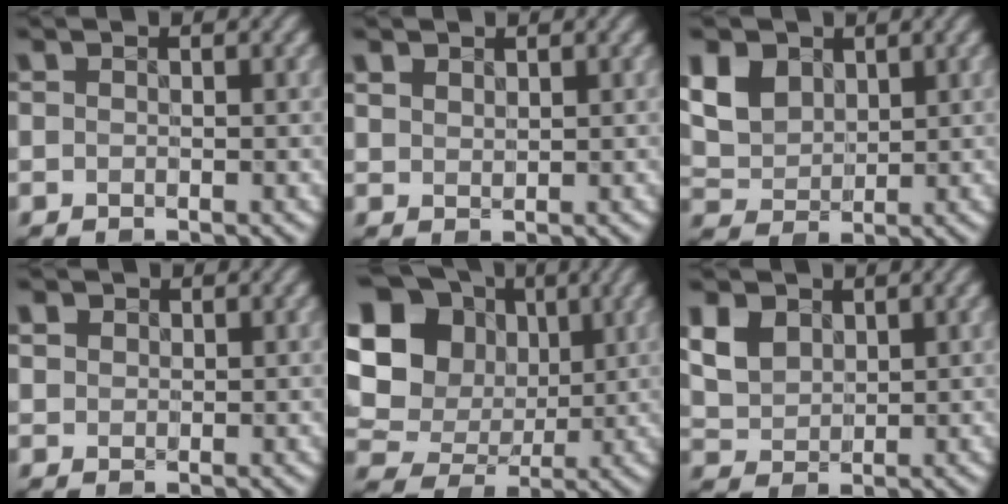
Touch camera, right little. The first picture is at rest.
{"total": 0.6, "force": [0.6, 0.1, -0.1], "torque": [0.000, 0.004, 0.019]}
{"total": 4.0, "force": [1.7, 2.9, 2.1], "torque": [-0.062, -0.001, 0.036]}
{"total": 0.7, "force": [0.2, 0.7, -0.2], "torque": [-0.002, -0.001, 0.010]}
{"total": 14.2, "force": [3.4, 12.1, 6.7], "torque": [-0.178, 0.034, 0.052]}
{"total": 3.2, "force": [1.3, 2.3, 1.7], "torque": [-0.052, 0.000, 0.031]}